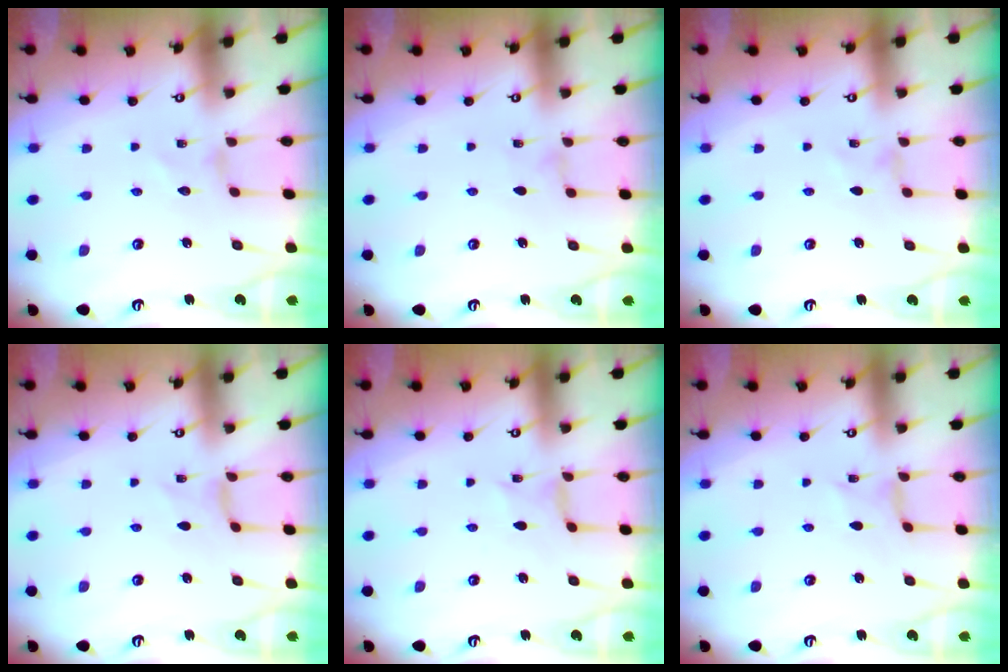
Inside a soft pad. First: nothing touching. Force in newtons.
{"total": 0.0}
{"total": 0.0}
{"total": 0.0}
{"total": 0.8, "press": 0.8, "slide": 0.3}
{"total": 0.0}